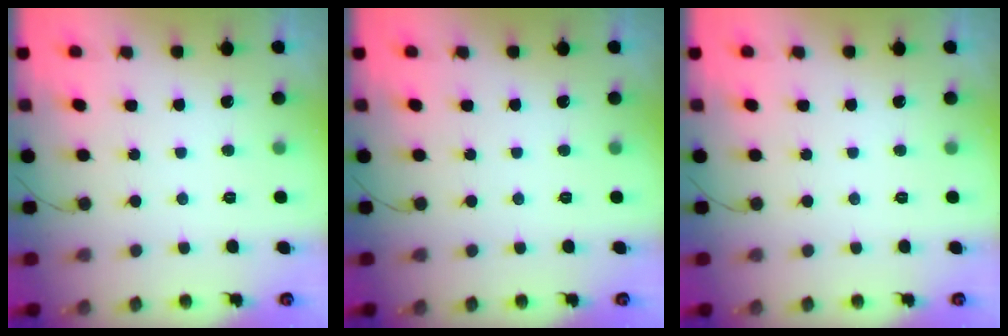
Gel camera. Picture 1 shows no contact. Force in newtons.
{"total": 0.0}
{"total": 0.0}